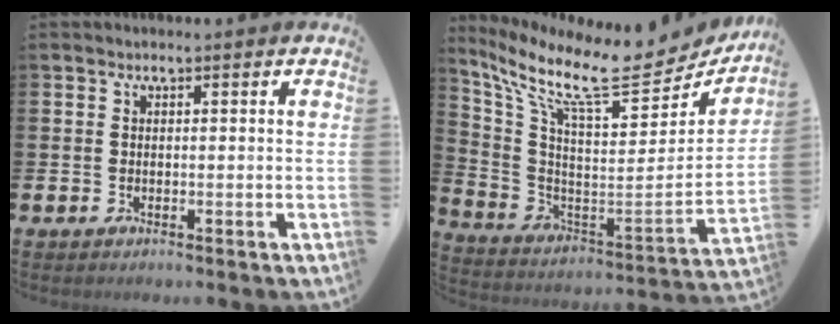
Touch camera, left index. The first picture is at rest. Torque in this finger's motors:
{"motor_torque": [0.78, -1.32, 0.58, 0.21]}